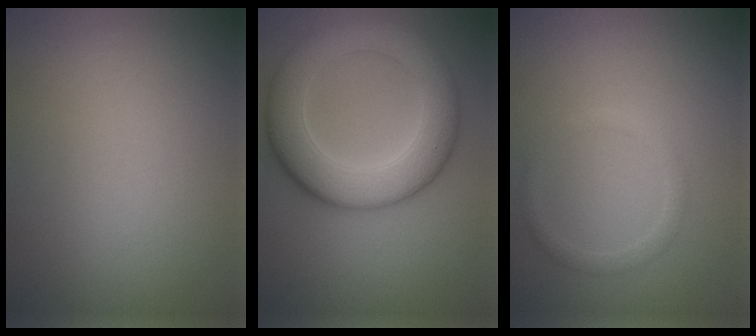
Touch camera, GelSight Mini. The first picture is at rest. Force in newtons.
{"total": 8.3, "press": 8.3, "slide": 0.1}
{"total": 1.3, "press": 1.3, "slide": 0.1}